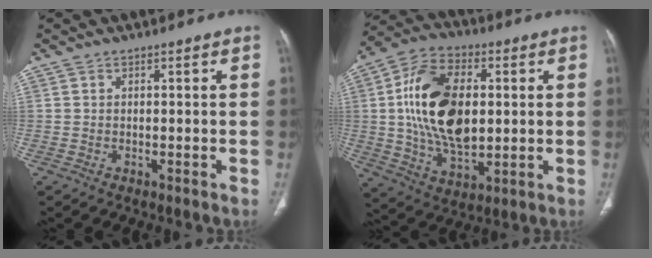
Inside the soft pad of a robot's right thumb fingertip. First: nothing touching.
{"total": 19.5, "force": [2.1, 11.7, 15.5], "torque": [-0.266, 0.003, 0.042]}